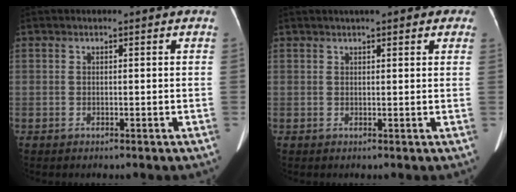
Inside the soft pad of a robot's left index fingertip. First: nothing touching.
{"total": 6.4, "force": [4.4, 1.7, 4.2], "torque": [-0.046, 0.024, 0.047]}